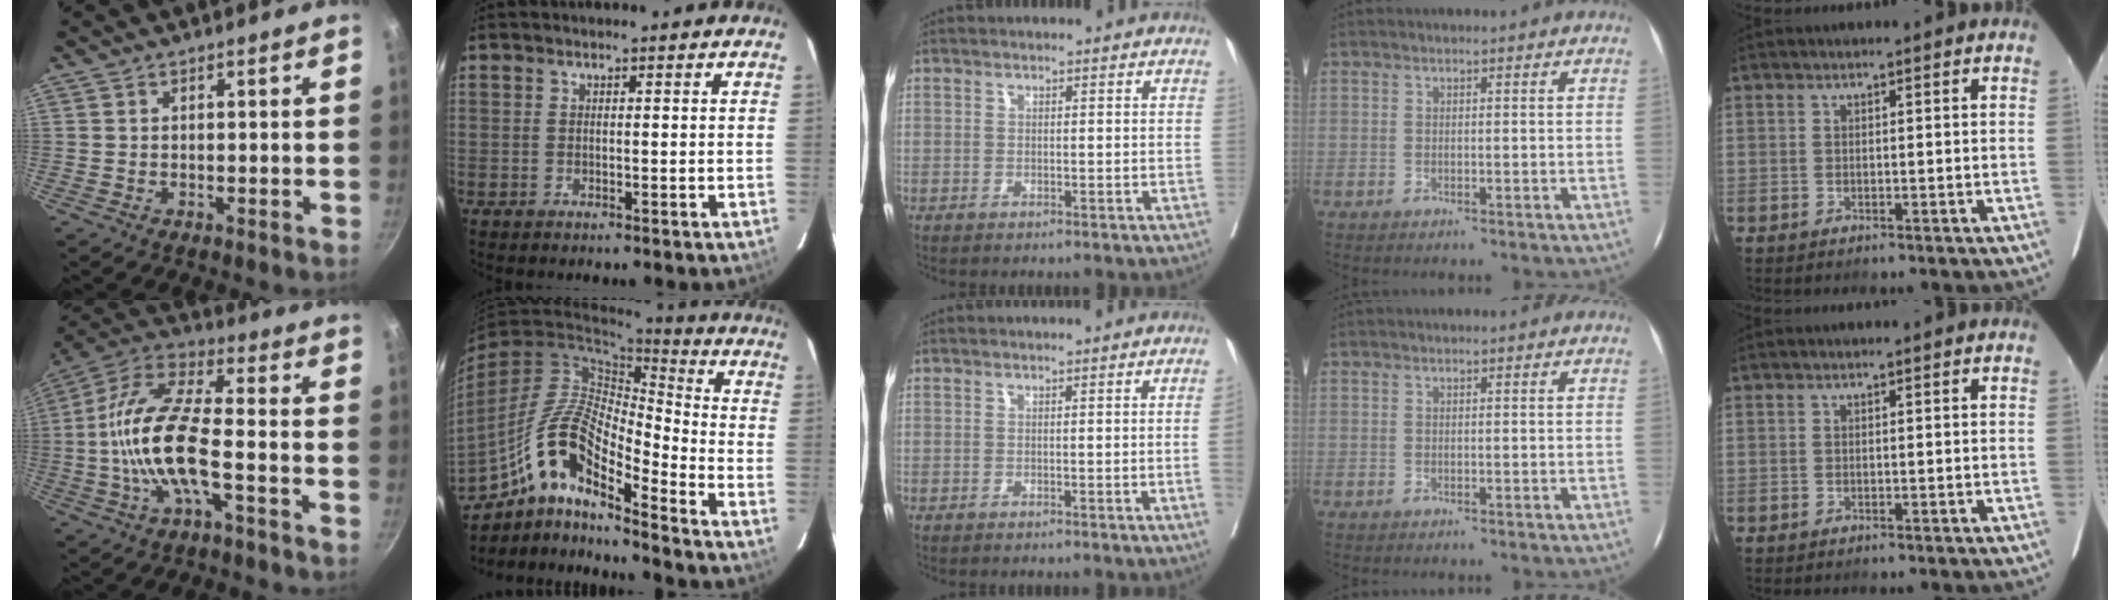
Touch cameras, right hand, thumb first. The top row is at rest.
{"thumb": {"total": 16.0, "force": [-3.0, 5.4, 14.7], "torque": [-0.313, 0.042, -0.061]}, "index": {"total": 14.1, "force": [-9.6, 2.7, 10.0], "torque": [-0.197, 0.017, -0.173]}, "middle": {"total": 1.9, "force": [-0.2, -0.7, 1.8], "torque": [-0.023, -0.003, -0.001]}}